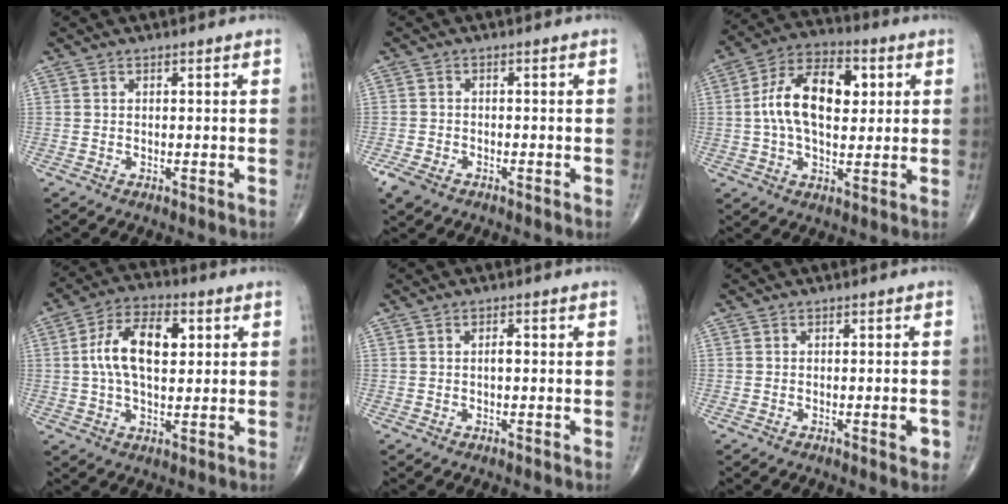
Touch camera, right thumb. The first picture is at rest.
{"total": 3.7, "force": [-2.4, 2.0, 2.0], "torque": [-0.049, 0.000, -0.042]}
{"total": 15.1, "force": [2.2, 8.6, 12.2], "torque": [-0.199, 0.017, 0.030]}
{"total": 12.3, "force": [2.1, 6.6, 10.2], "torque": [-0.177, 0.014, 0.032]}
{"total": 1.3, "force": [0.0, 0.6, 1.1], "torque": [-0.020, 0.001, -0.002]}
{"total": 2.5, "force": [-0.8, 0.8, 2.2], "torque": [-0.024, 0.000, -0.011]}